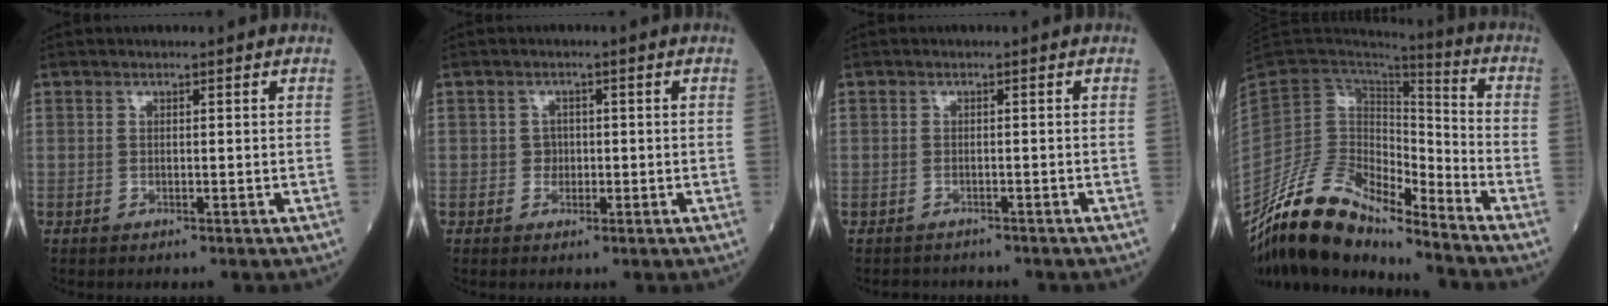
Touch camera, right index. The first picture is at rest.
{"total": 1.6, "force": [-0.3, 1.5, 0.5], "torque": [-0.002, 0.005, -0.005]}
{"total": 2.0, "force": [-1.8, 0.8, -0.3], "torque": [0.004, -0.001, -0.030]}
{"total": 15.7, "force": [-13.1, 4.7, 7.2], "torque": [-0.125, 0.042, -0.244]}